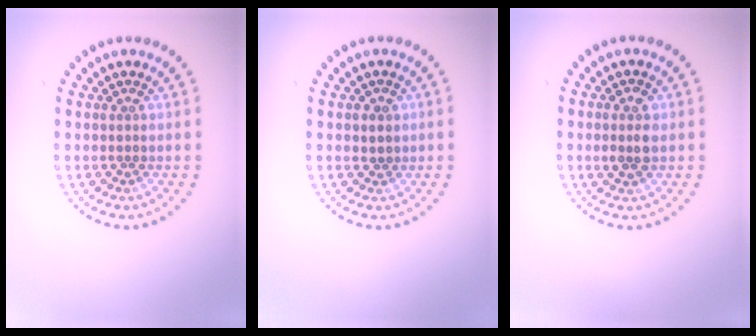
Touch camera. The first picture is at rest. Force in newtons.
{"total": 0.9, "press": 0.8, "slide": 0.5}
{"total": 2.1, "press": 2.1, "slide": 0.2}